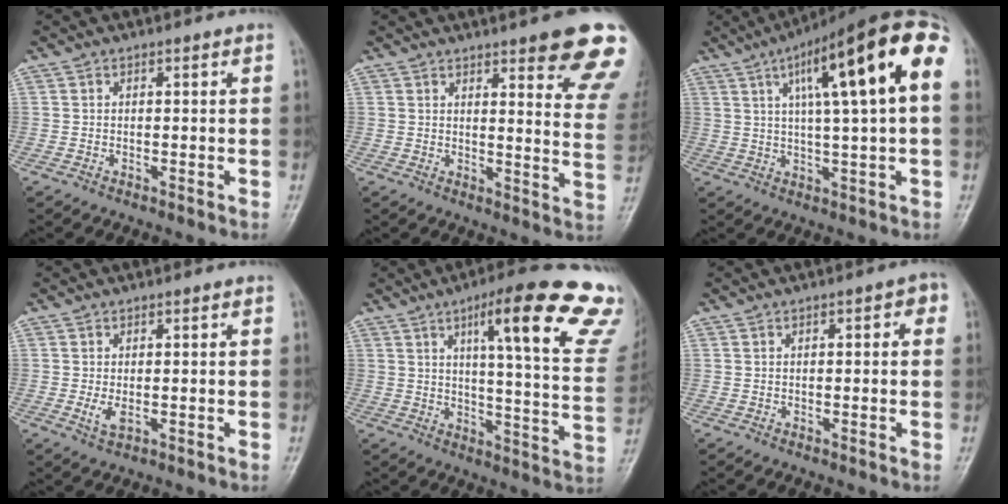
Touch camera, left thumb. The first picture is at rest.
{"total": 16.9, "force": [10.8, 3.6, 12.5], "torque": [-0.128, -0.050, 0.119]}
{"total": 18.5, "force": [5.2, 3.3, 17.4], "torque": [-0.261, 0.023, 0.069]}
{"total": 2.9, "force": [-0.3, 1.4, 2.5], "torque": [-0.052, -0.001, -0.003]}
{"total": 24.8, "force": [14.7, 4.2, 19.5], "torque": [-0.236, -0.061, 0.183]}
{"total": 2.9, "force": [0.7, 1.3, 2.6], "torque": [-0.023, 0.007, 0.002]}